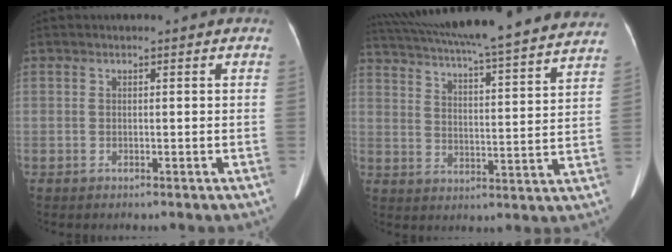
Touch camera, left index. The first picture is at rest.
{"total": 31.0, "force": [27.8, 2.0, 13.6], "torque": [-0.232, -0.025, 0.363]}